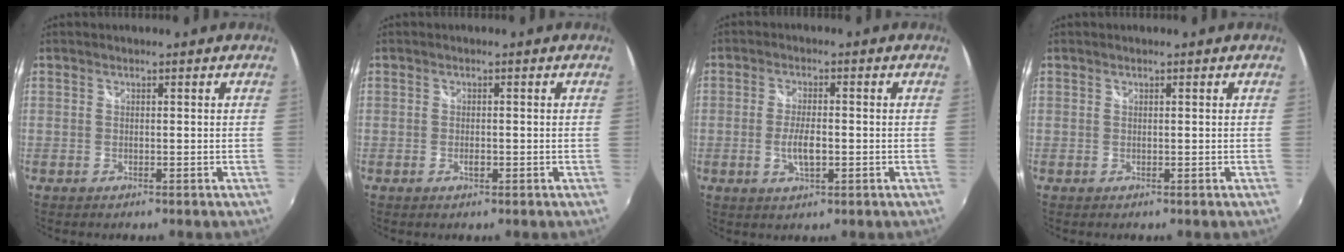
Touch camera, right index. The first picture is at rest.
{"total": 1.2, "force": [-0.4, 0.7, 0.9], "torque": [-0.016, -0.001, -0.008]}
{"total": 4.7, "force": [-1.1, 1.7, 4.3], "torque": [-0.086, -0.004, -0.019]}
{"total": 0.0}